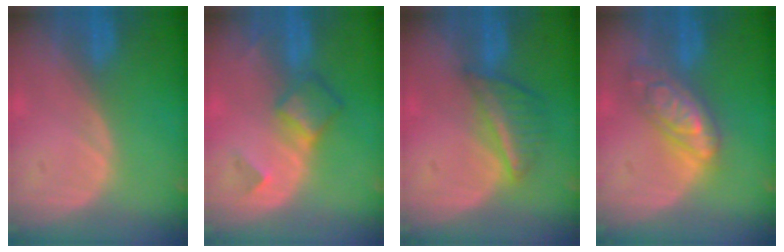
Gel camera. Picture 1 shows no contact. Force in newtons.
{"total": 5.0, "press": 4.4, "slide": 2.4}
{"total": 5.6, "press": 5.3, "slide": 1.7}
{"total": 7.2, "press": 7.2, "slide": 0.6}